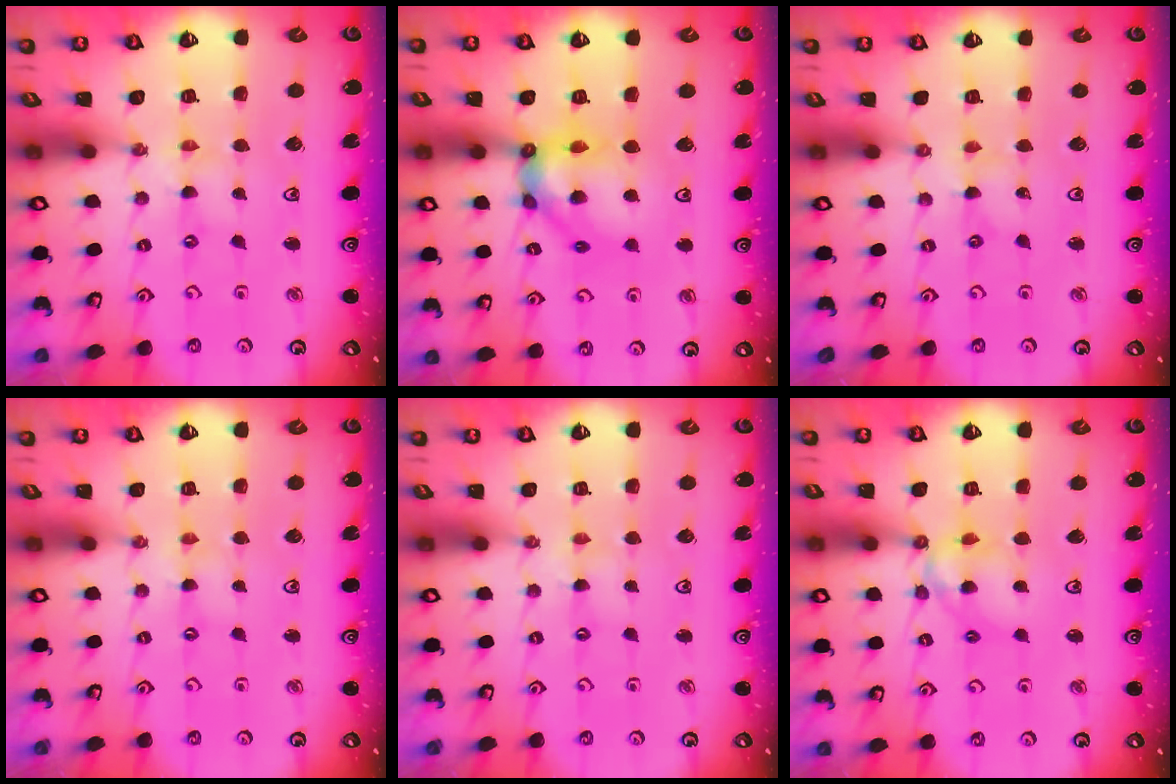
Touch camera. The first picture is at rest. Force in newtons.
{"total": 12.7, "press": 12.6, "slide": 1.2}
{"total": 0.0}
{"total": 1.5, "press": 1.5, "slide": 0.2}
{"total": 0.9, "press": 0.8, "slide": 0.2}
{"total": 11.2, "press": 11.1, "slide": 1.2}